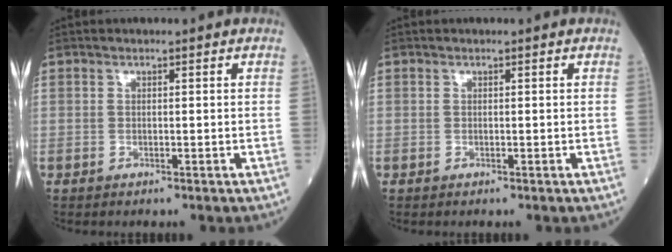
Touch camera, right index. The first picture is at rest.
{"total": 0.0}